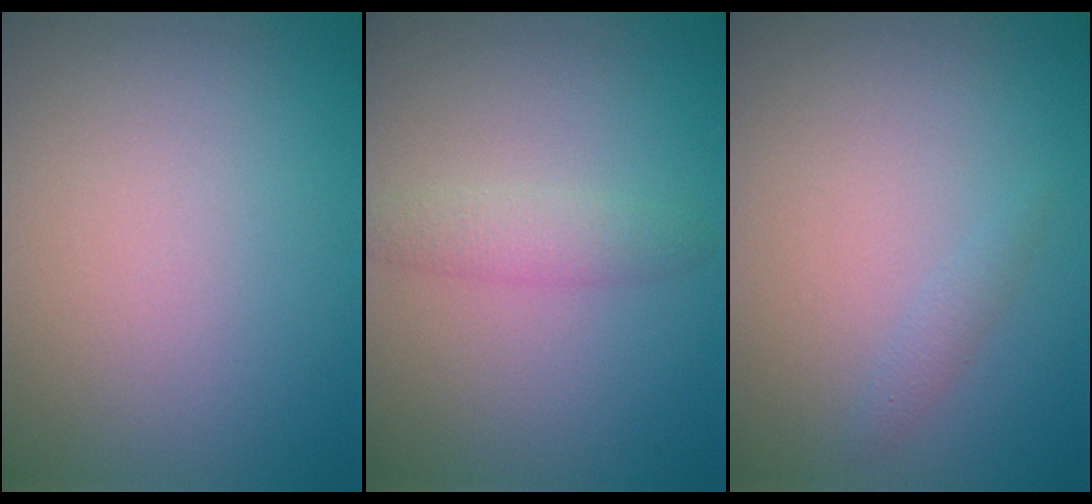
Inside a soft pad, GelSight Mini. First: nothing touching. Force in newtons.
{"total": 1.9, "press": 1.9, "slide": 0.0}
{"total": 0.8, "press": 0.8, "slide": 0.1}